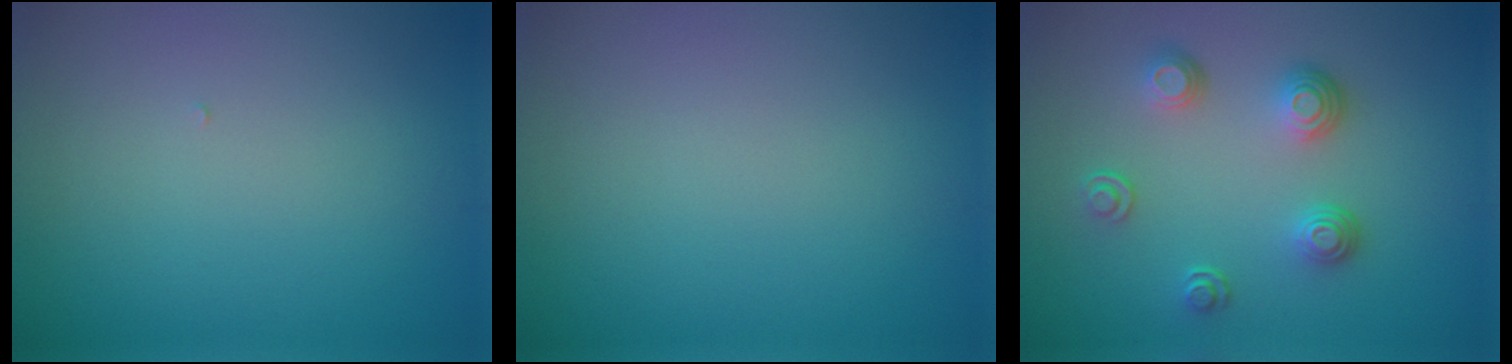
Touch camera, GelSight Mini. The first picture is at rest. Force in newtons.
{"total": 0.0}
{"total": 3.4, "press": 2.5, "slide": 2.3}